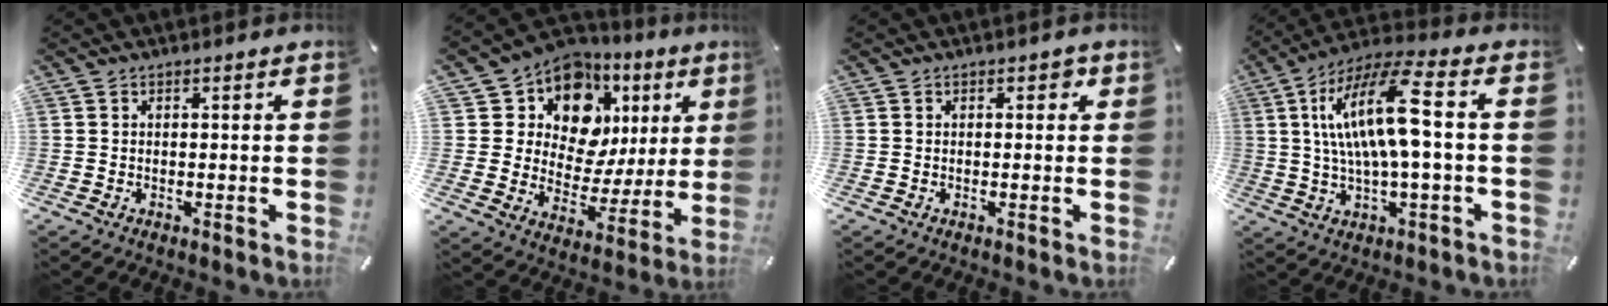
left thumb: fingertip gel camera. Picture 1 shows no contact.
{"total": 13.0, "force": [7.5, 9.4, 5.0], "torque": [-0.091, -0.070, 0.137]}
{"total": 1.2, "force": [0.3, 1.0, 0.7], "torque": [-0.007, 0.004, 0.002]}
{"total": 16.5, "force": [2.6, 4.5, 15.7], "torque": [-0.320, 0.002, 0.034]}